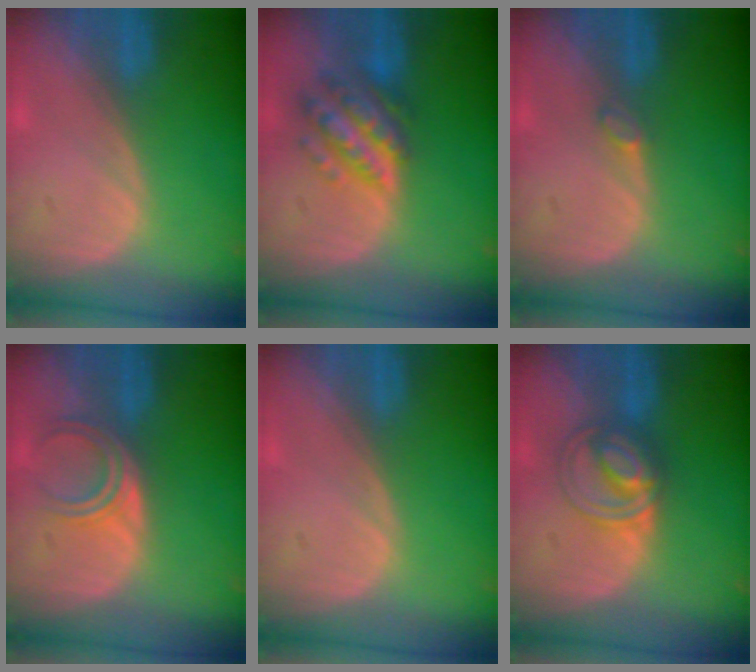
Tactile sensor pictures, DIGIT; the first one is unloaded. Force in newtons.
{"total": 7.4, "press": 7.4, "slide": 0.5}
{"total": 1.2, "press": 1.1, "slide": 0.2}
{"total": 4.7, "press": 4.0, "slide": 2.4}
{"total": 0.0}
{"total": 5.8, "press": 5.8, "slide": 0.2}